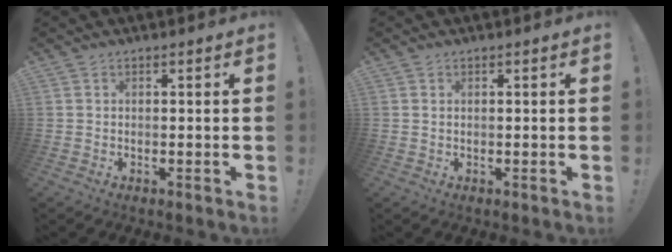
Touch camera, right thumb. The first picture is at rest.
{"total": 0.5, "force": [0.5, 0.0, 0.2], "torque": [-0.006, 0.002, 0.008]}